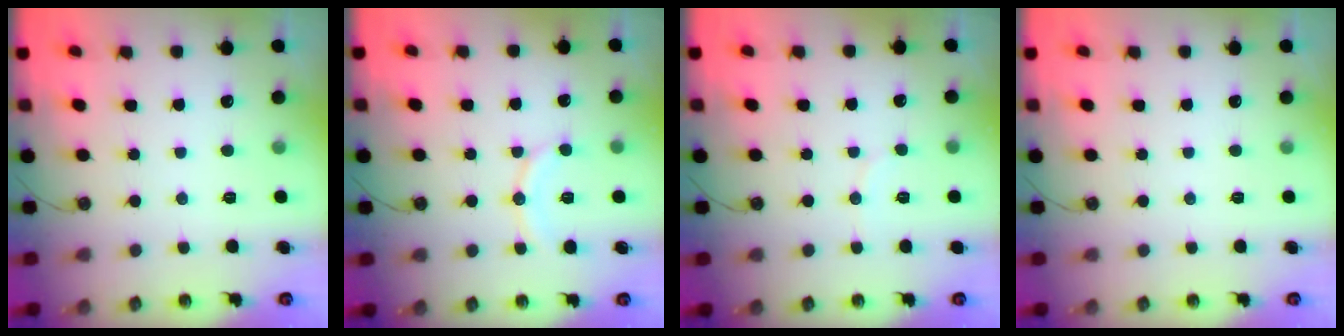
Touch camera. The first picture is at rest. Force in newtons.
{"total": 10.3, "press": 10.3, "slide": 1.0}
{"total": 2.9, "press": 2.9, "slide": 0.3}
{"total": 0.0}